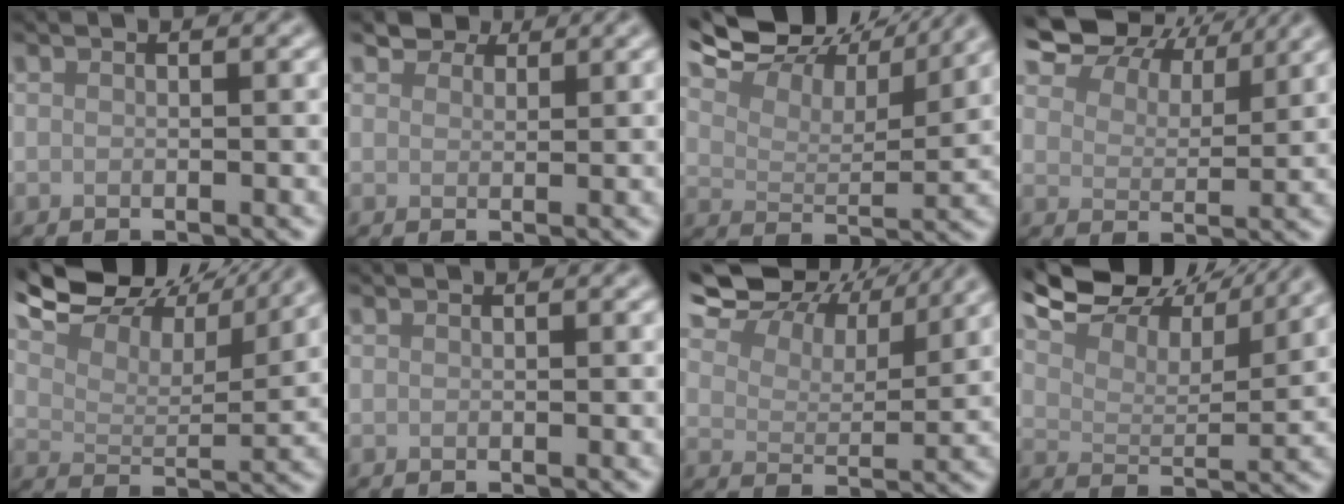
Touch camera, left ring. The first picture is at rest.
{"total": 2.2, "force": [1.9, 1.0, 0.5], "torque": [-0.010, 0.000, 0.029]}
{"total": 11.7, "force": [9.9, 3.5, 5.2], "torque": [-0.109, 0.013, 0.127]}
{"total": 9.2, "force": [8.0, 3.3, 3.3], "torque": [-0.079, 0.010, 0.113]}
{"total": 11.6, "force": [10.0, 3.4, 4.9], "torque": [-0.106, 0.015, 0.127]}
{"total": 0.0}
{"total": 10.0, "force": [8.2, 3.7, 4.4], "torque": [-0.090, 0.012, 0.103]}
{"total": 10.6, "force": [9.4, 2.8, 4.2], "torque": [-0.091, 0.013, 0.123]}